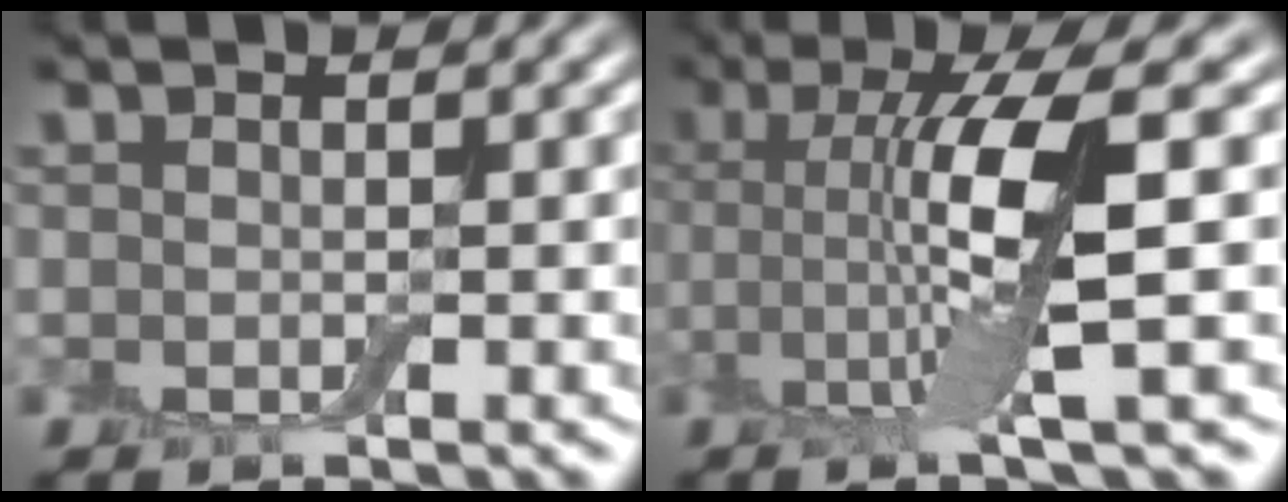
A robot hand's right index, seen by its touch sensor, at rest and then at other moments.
{"total": 7.3, "force": [0.7, 1.3, 7.1], "torque": [-0.119, 0.003, 0.012]}